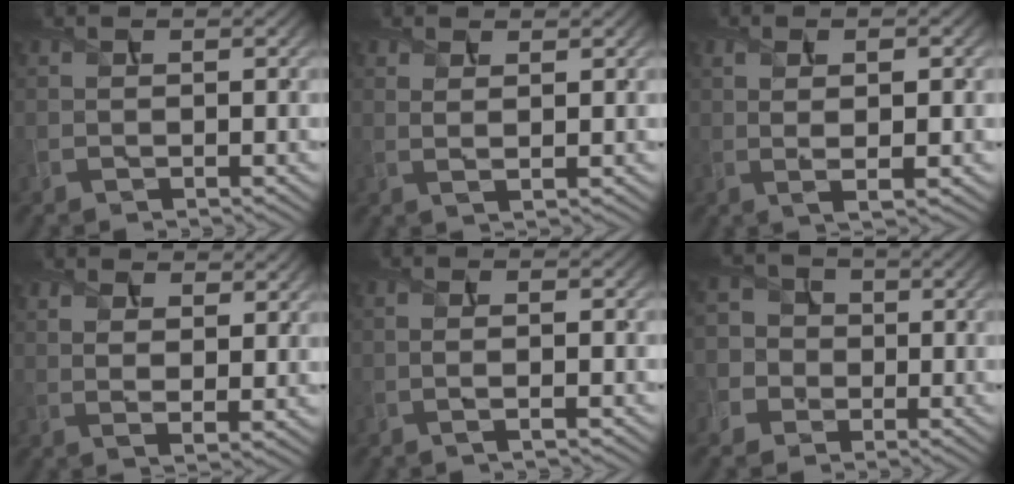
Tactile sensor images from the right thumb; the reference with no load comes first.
{"total": 1.4, "force": [0.8, 0.3, 1.1], "torque": [-0.027, -0.002, 0.015]}
{"total": 3.7, "force": [0.3, 0.8, 3.6], "torque": [-0.069, -0.001, 0.008]}
{"total": 4.9, "force": [2.6, 2.3, 3.4], "torque": [-0.067, -0.008, 0.049]}
{"total": 2.2, "force": [-0.5, 0.6, 2.1], "torque": [-0.034, -0.003, -0.018]}
{"total": 5.4, "force": [-1.2, 5.0, 1.5], "torque": [-0.045, -0.002, -0.043]}